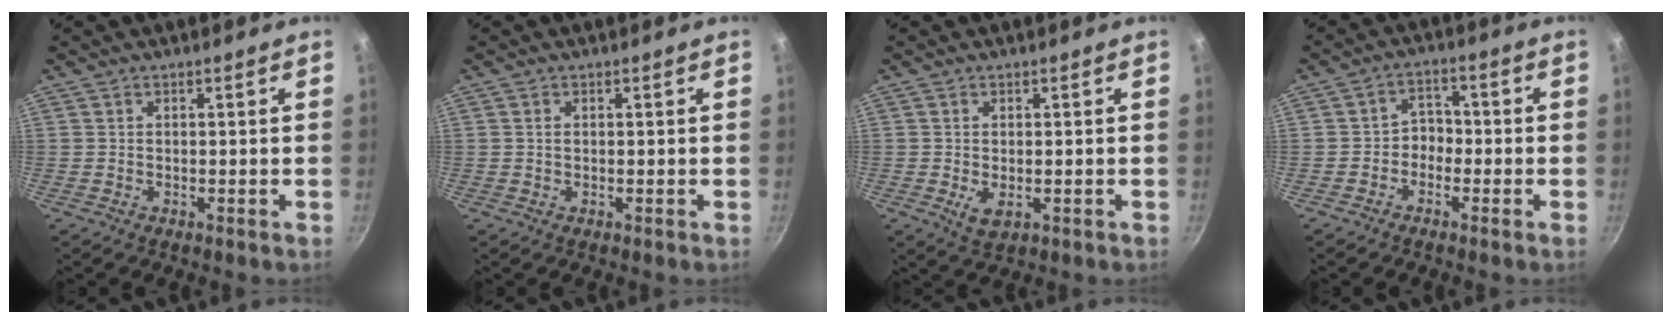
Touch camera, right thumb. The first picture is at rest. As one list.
[{"total": 0.7, "force": [0.2, 0.5, 0.5], "torque": [-0.009, 0.002, 0.003]}, {"total": 3.2, "force": [-0.6, 1.9, 2.5], "torque": [-0.042, -0.012, -0.002]}, {"total": 3.7, "force": [-1.6, 2.9, 1.6], "torque": [0.000, 0.025, -0.033]}]